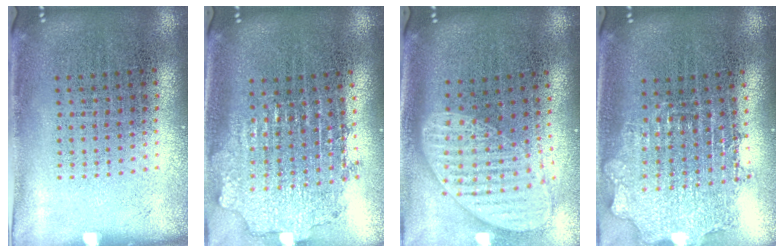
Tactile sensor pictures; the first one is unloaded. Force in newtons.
{"total": 2.0, "press": 1.5, "slide": 1.3}
{"total": 2.0, "press": 1.5, "slide": 1.2}
{"total": 1.9, "press": 1.5, "slide": 1.1}